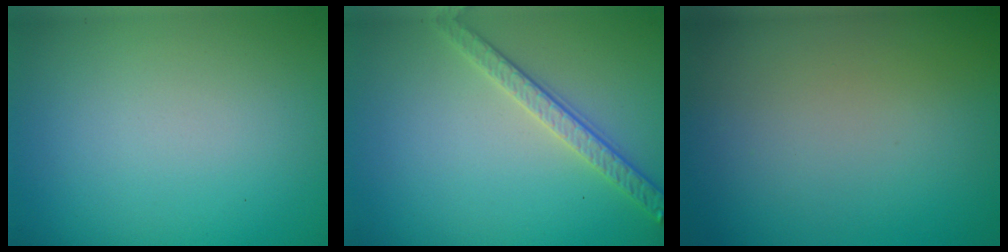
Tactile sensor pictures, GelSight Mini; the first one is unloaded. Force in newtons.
{"total": 2.8, "press": 2.6, "slide": 1.1}
{"total": 0.0}